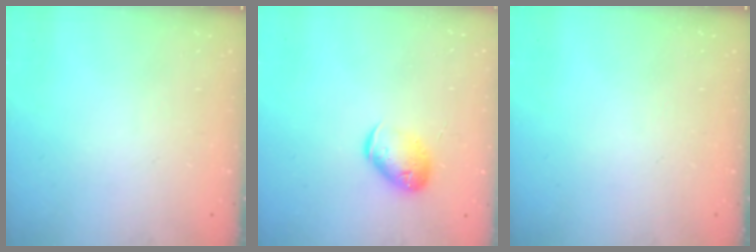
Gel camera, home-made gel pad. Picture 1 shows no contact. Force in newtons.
{"total": 10.6, "press": 10.4, "slide": 1.8}
{"total": 0.0}